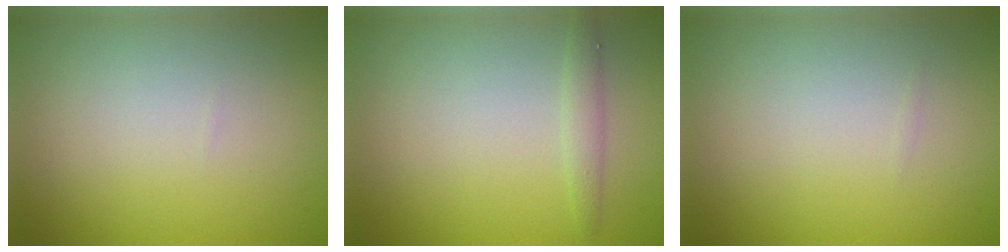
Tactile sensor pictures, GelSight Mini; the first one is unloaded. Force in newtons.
{"total": 1.2, "press": 1.2, "slide": 0.0}
{"total": 0.0}